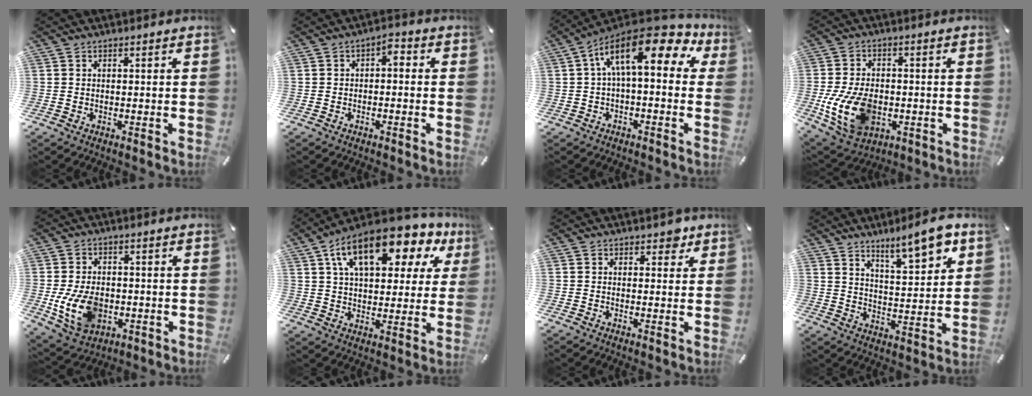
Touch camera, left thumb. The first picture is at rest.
{"total": 2.7, "force": [-1.3, 1.4, 1.8], "torque": [-0.036, 0.017, -0.029]}
{"total": 16.7, "force": [6.1, 7.2, 13.8], "torque": [-0.252, -0.036, 0.098]}
{"total": 13.9, "force": [-3.0, 9.5, 9.7], "torque": [-0.203, -0.001, -0.052]}
{"total": 11.5, "force": [-2.2, 8.2, 7.8], "torque": [-0.161, -0.001, -0.038]}
{"total": 18.3, "force": [9.7, 8.9, 12.8], "torque": [-0.216, -0.033, 0.163]}
{"total": 3.0, "force": [1.7, 1.9, 1.5], "torque": [-0.002, -0.005, 0.023]}
{"total": 10.8, "force": [8.5, 3.0, 6.0], "torque": [-0.083, -0.056, 0.145]}